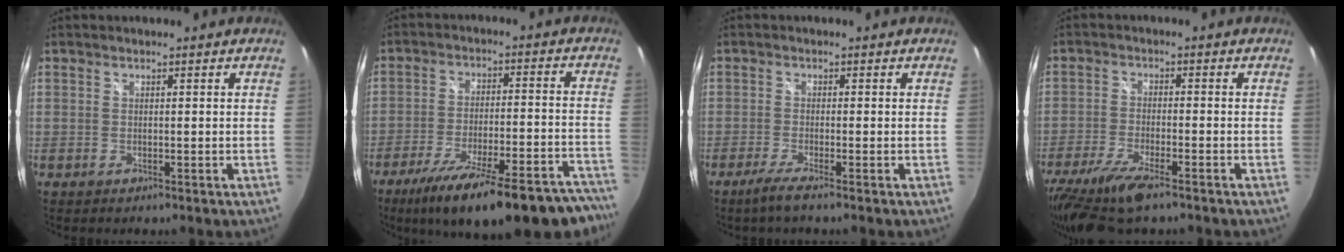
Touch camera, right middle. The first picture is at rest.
{"total": 26.9, "force": [-22.2, 5.9, 14.1], "torque": [-0.219, -0.035, -0.305]}
{"total": 3.1, "force": [-2.2, -0.5, 2.1], "torque": [-0.055, -0.010, -0.047]}
{"total": 12.8, "force": [-9.4, 3.1, 8.1], "torque": [-0.178, -0.043, -0.170]}